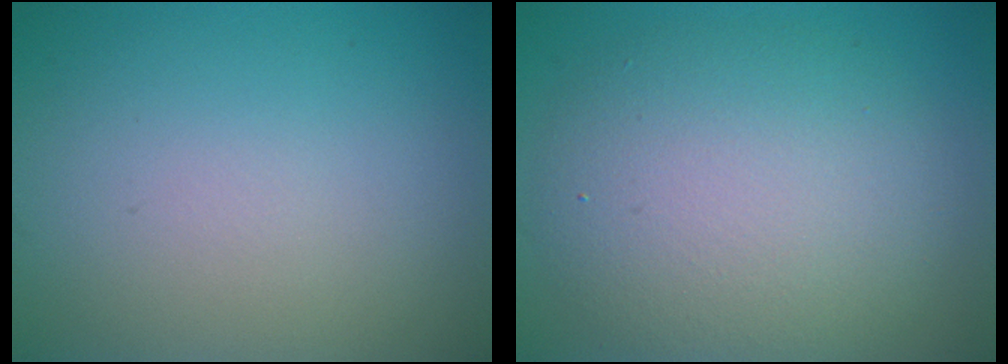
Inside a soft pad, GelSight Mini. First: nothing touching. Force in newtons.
{"total": 7.6, "press": 7.5, "slide": 0.6}